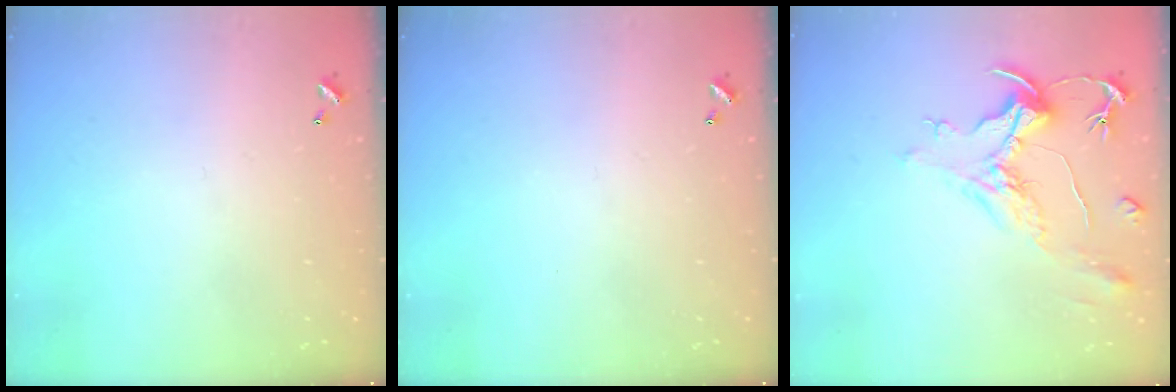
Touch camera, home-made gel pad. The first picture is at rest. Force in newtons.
{"total": 0.0}
{"total": 2.2, "press": 1.7, "slide": 1.4}